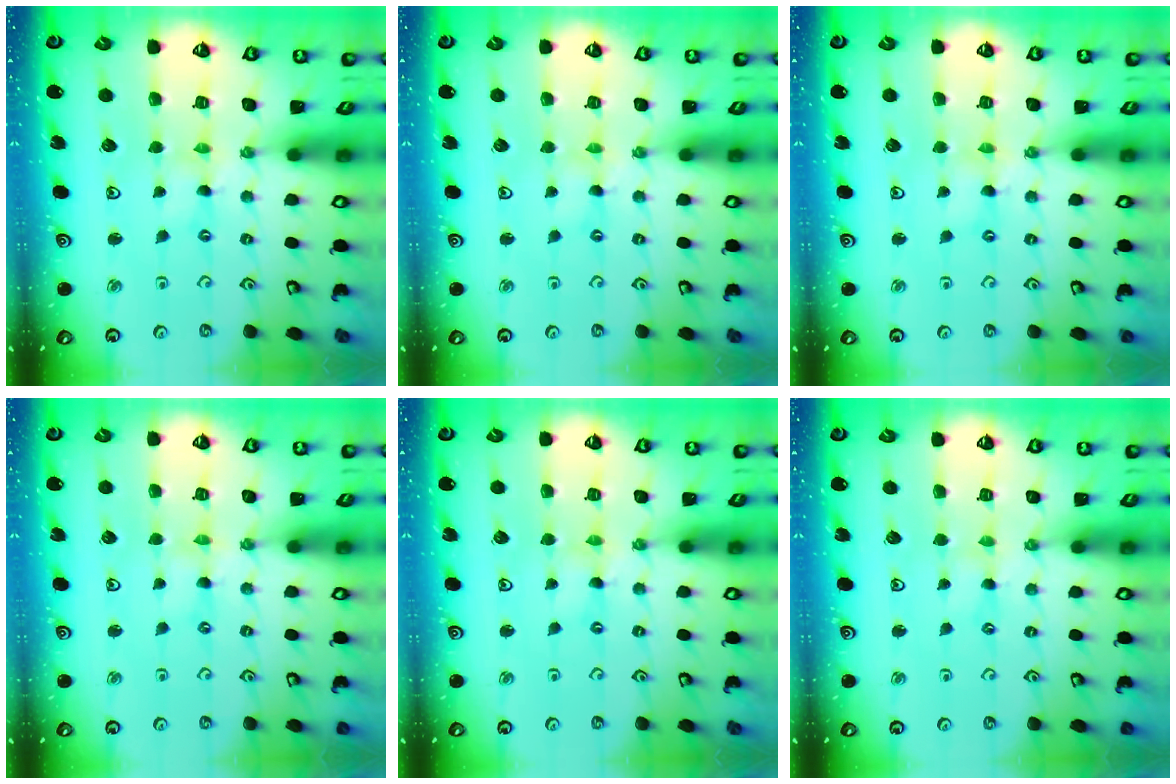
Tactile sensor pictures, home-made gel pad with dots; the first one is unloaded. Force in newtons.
{"total": 0.0}
{"total": 1.7, "press": 1.7, "slide": 0.2}
{"total": 0.0}
{"total": 0.0}
{"total": 0.8, "press": 0.8, "slide": 0.2}